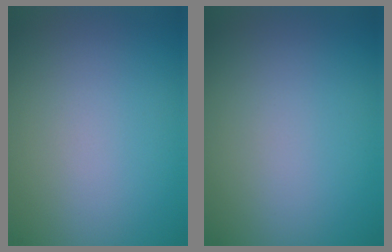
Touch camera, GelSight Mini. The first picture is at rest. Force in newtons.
{"total": 0.0}